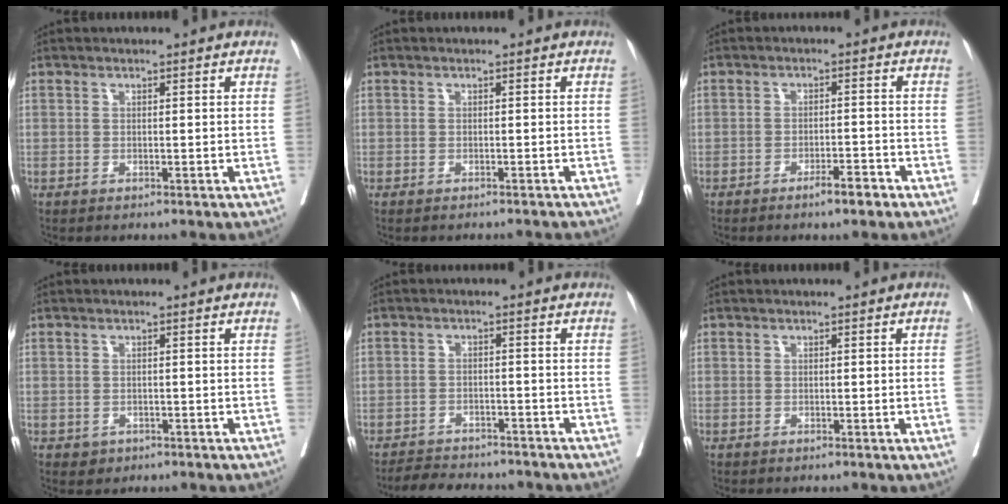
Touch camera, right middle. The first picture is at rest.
{"total": 3.9, "force": [-3.8, 0.0, 1.0], "torque": [-0.017, -0.011, -0.044]}
{"total": 3.2, "force": [-2.2, 0.3, 2.2], "torque": [-0.035, -0.001, -0.034]}
{"total": 1.4, "force": [-0.6, 1.2, 0.4], "torque": [-0.008, 0.001, -0.003]}
{"total": 7.3, "force": [-6.8, 2.1, 1.9], "torque": [-0.030, -0.005, -0.097]}
{"total": 1.6, "force": [-0.2, -0.6, 1.4], "torque": [-0.026, 0.000, 0.003]}